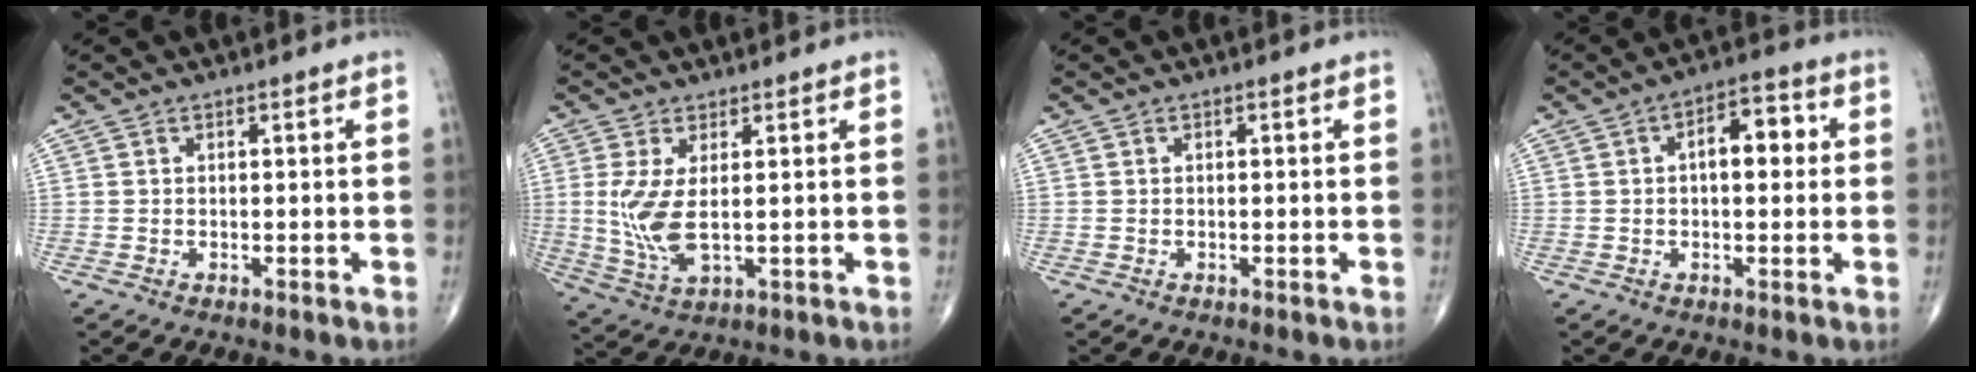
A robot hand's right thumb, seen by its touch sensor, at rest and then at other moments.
{"total": 7.5, "force": [0.5, 2.9, 6.9], "torque": [-0.162, -0.015, 0.021]}
{"total": 0.0}
{"total": 7.4, "force": [0.9, 3.9, 6.2], "torque": [-0.071, 0.019, 0.005]}